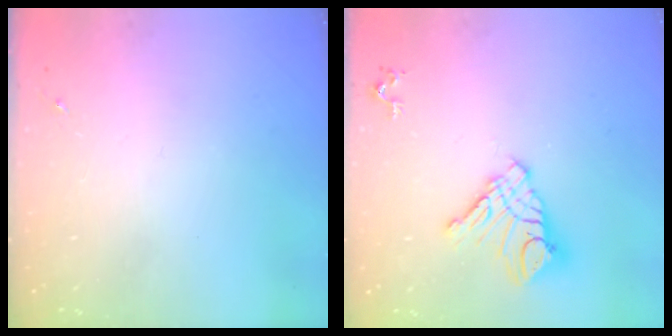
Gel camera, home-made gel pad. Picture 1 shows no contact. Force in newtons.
{"total": 12.8, "press": 12.7, "slide": 1.4}